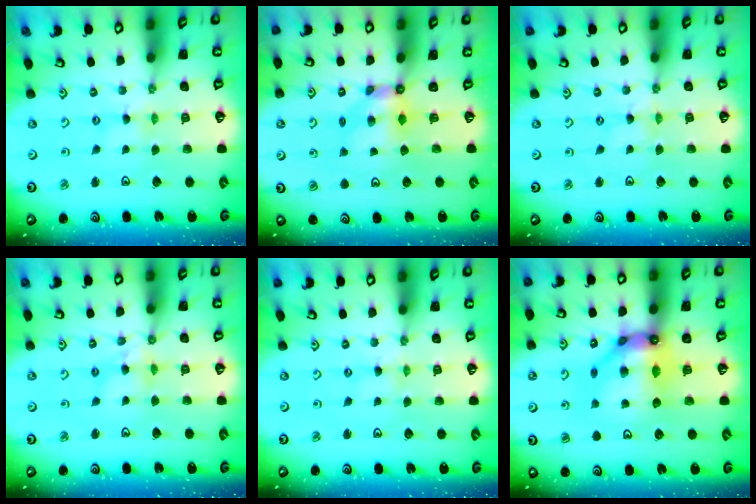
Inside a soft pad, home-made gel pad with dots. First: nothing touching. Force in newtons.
{"total": 5.3, "press": 5.2, "slide": 0.4}
{"total": 0.0}
{"total": 5.0, "press": 5.0, "slide": 0.4}
{"total": 0.0}
{"total": 13.1, "press": 13.0, "slide": 1.6}